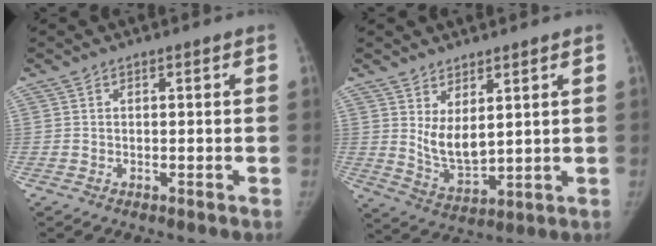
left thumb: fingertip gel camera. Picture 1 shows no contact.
{"total": 7.1, "force": [2.6, 3.4, 5.6], "torque": [-0.088, -0.038, 0.066]}